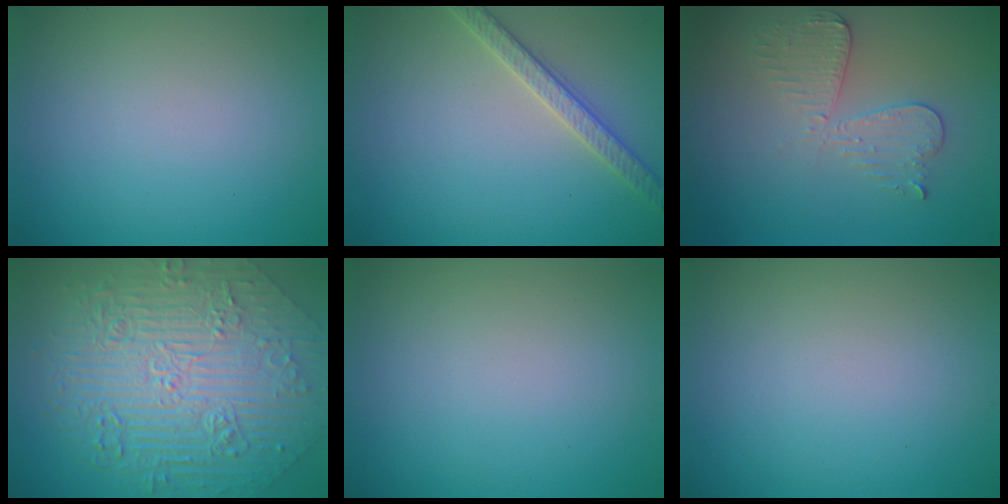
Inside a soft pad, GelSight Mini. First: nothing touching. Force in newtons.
{"total": 2.7, "press": 2.7, "slide": 0.1}
{"total": 2.9, "press": 2.7, "slide": 1.2}
{"total": 10.8, "press": 7.5, "slide": 7.8}
{"total": 0.0}
{"total": 0.0}